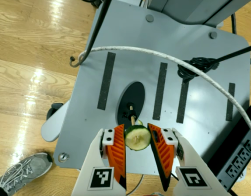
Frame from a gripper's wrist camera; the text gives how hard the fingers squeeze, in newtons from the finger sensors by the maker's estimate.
{"total": 8.7, "left": 8.6, "right": 8.8}